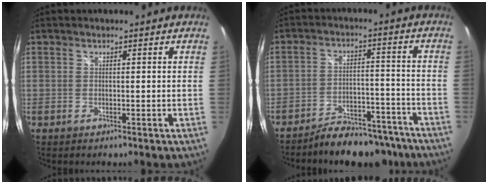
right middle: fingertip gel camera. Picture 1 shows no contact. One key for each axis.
{"total": 13.1, "fx": -11.4, "fy": 4.7, "fz": 4.3, "tx": -0.078, "ty": 0.020, "tz": -0.148}